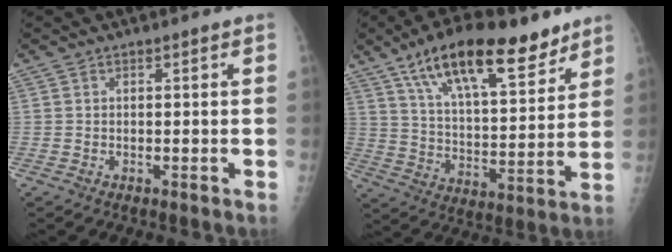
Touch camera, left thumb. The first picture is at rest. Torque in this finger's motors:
{"motor_torque": [0.40, 0.42, 1.55, -1.22, 0.29]}